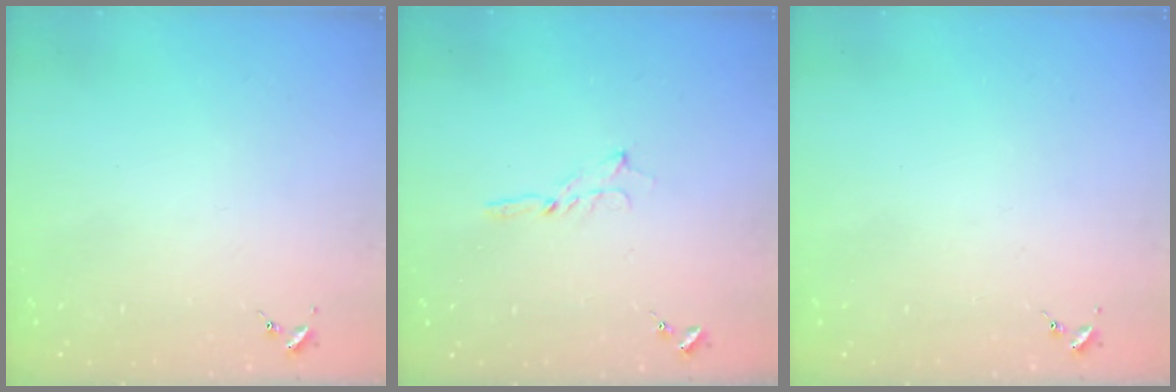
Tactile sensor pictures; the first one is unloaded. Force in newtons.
{"total": 2.5, "press": 2.5, "slide": 0.2}
{"total": 0.0}